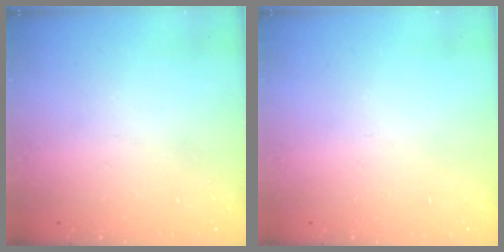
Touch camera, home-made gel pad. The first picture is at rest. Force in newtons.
{"total": 0.0}